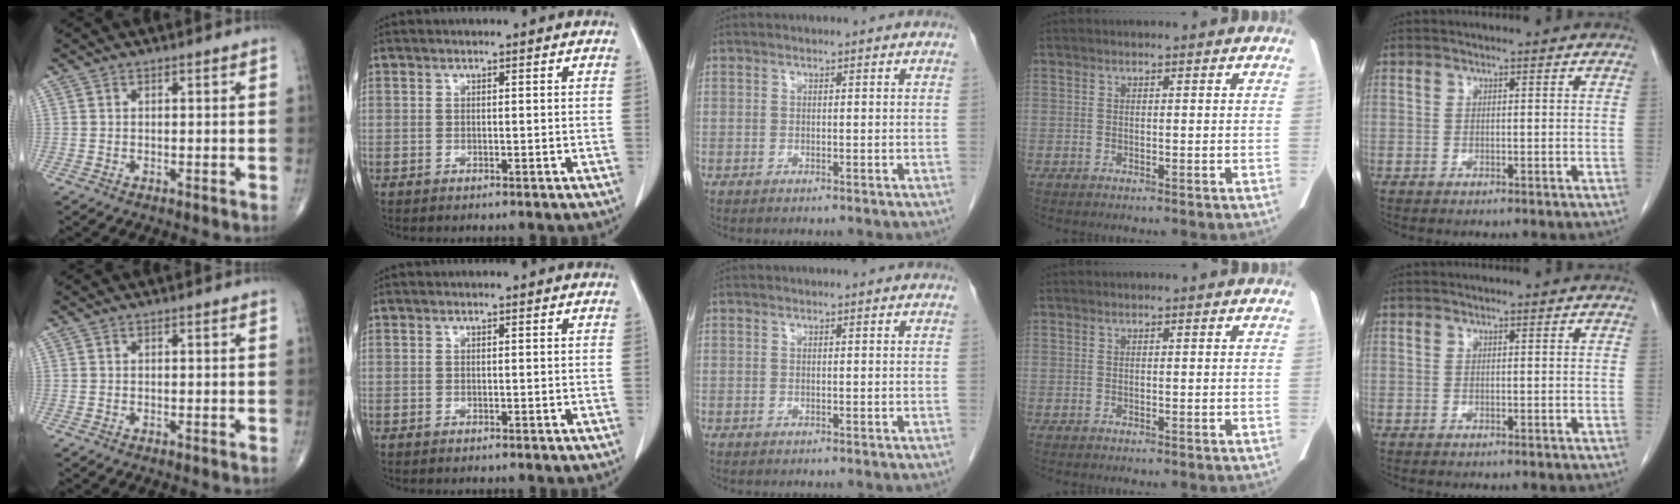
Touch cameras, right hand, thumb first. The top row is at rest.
{}